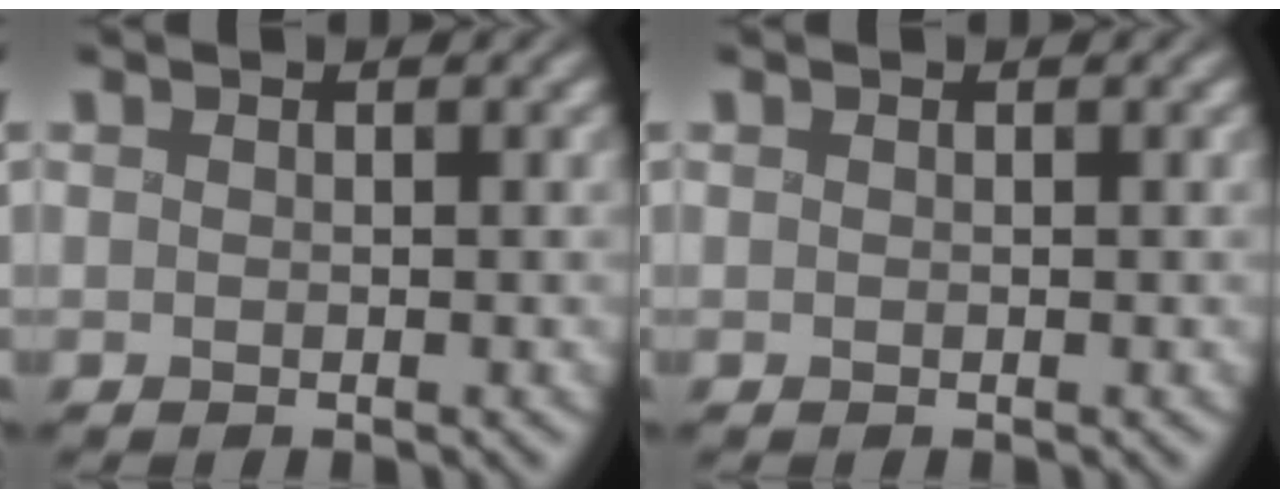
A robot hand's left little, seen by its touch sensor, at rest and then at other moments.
{"total": 0.0}